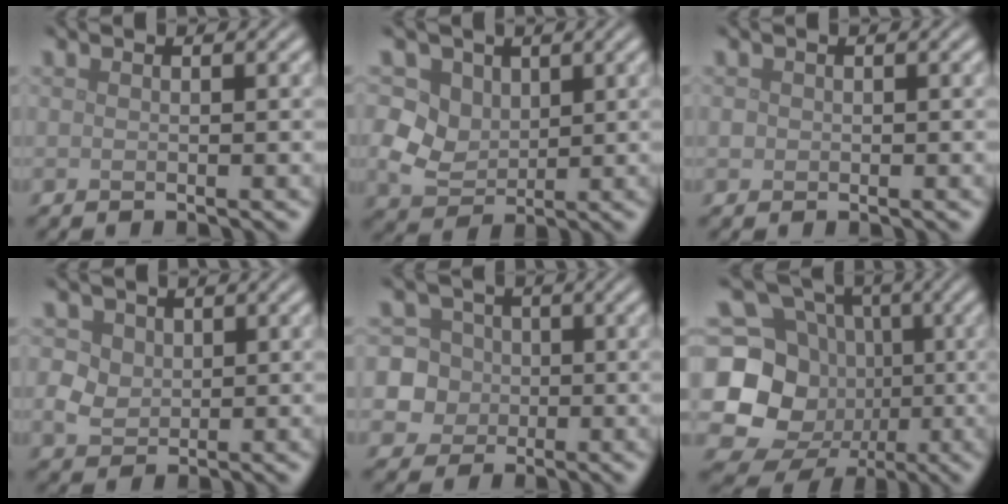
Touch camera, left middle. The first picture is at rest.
{"total": 7.3, "force": [2.3, 5.7, 3.9], "torque": [-0.080, 0.028, 0.024]}
{"total": 0.6, "force": [-0.1, 0.6, 0.1], "torque": [0.003, -0.003, -0.003]}
{"total": 4.2, "force": [1.4, 3.4, 2.0], "torque": [-0.046, 0.017, 0.018]}
{"total": 6.4, "force": [-0.5, 6.2, 1.4], "torque": [-0.015, 0.024, -0.022]}
{"total": 13.1, "force": [-2.0, 11.5, 5.8], "torque": [-0.132, -0.014, -0.058]}